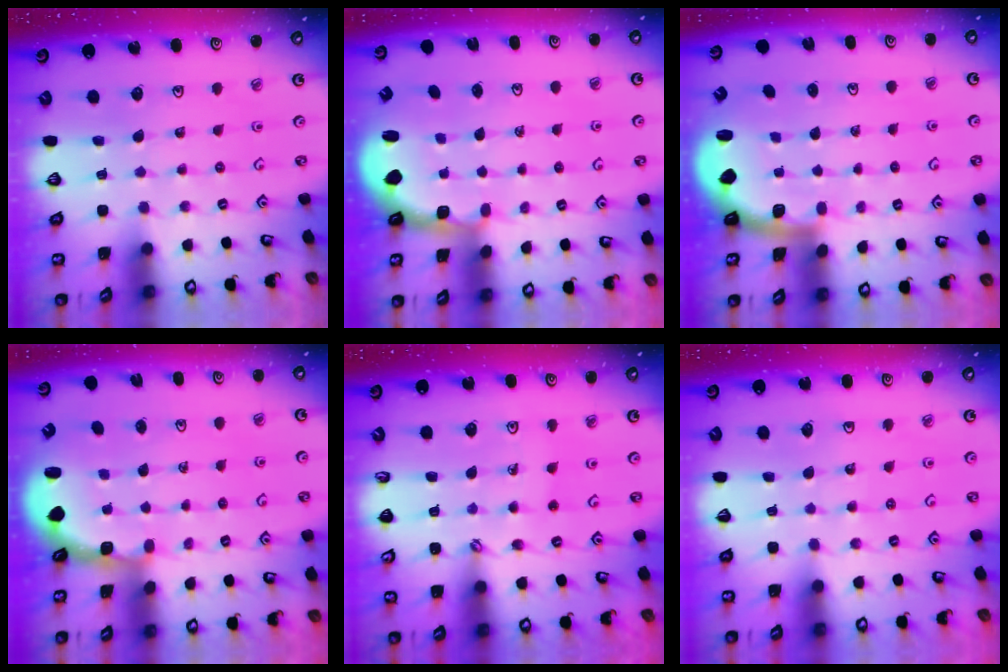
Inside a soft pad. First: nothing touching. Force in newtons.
{"total": 2.4, "press": 1.1, "slide": 2.1}
{"total": 2.0, "press": 2.0, "slide": 0.5}
{"total": 2.5, "press": 2.2, "slide": 1.2}
{"total": 4.1, "press": 3.8, "slide": 1.4}
{"total": 2.3, "press": 2.3, "slide": 0.2}